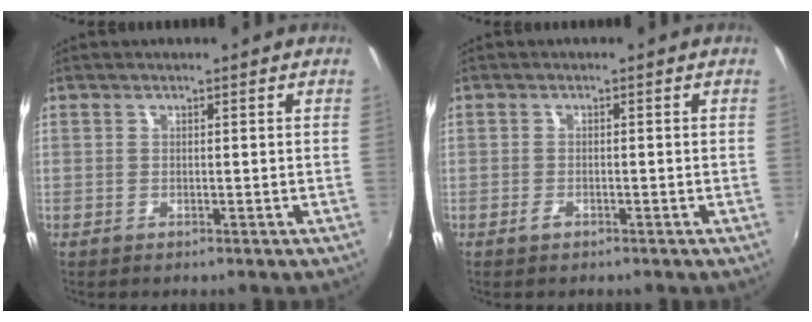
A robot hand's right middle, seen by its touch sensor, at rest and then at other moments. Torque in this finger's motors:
{"motor_torque": [0.46, -0.50, 0.04, 0.03]}